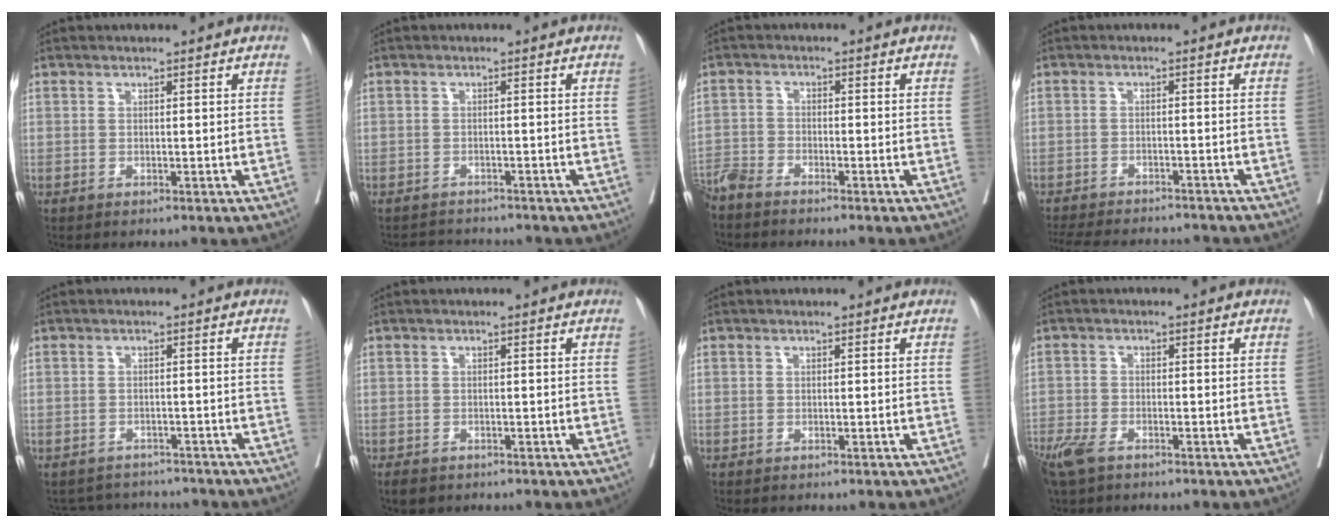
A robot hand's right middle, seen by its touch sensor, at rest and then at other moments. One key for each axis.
{"total": 3.2, "fx": -3.1, "fy": 0.7, "fz": -0.3, "tx": 0.009, "ty": -0.008, "tz": -0.051}
{"total": 4.1, "fx": -3.9, "fy": 0.3, "fz": 1.3, "tx": -0.018, "ty": -0.012, "tz": -0.079}
{"total": 14.1, "fx": -12.9, "fy": 2.8, "fz": 4.8, "tx": -0.102, "ty": -0.008, "tz": -0.177}
{"total": 5.6, "fx": -5.4, "fy": 1.4, "fz": -0.2, "tx": 0.007, "ty": 0.012, "tz": -0.071}
{"total": 2.8, "fx": -2.2, "fy": 1.6, "fz": 1.0, "tx": -0.014, "ty": -0.003, "tz": -0.030}
{"total": 0.0}
{"total": 7.4, "fx": -5.2, "fy": 3.0, "fz": 4.2, "tx": -0.091, "ty": -0.013, "tz": -0.096}